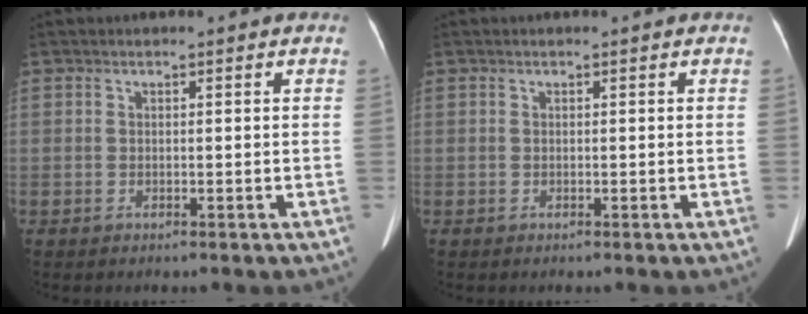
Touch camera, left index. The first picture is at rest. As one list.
[{"total": 0.0}]